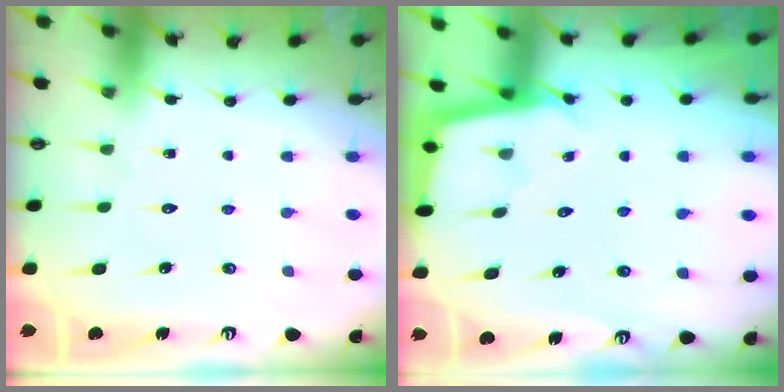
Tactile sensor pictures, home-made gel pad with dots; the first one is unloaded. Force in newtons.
{"total": 2.5, "press": 2.5, "slide": 0.1}